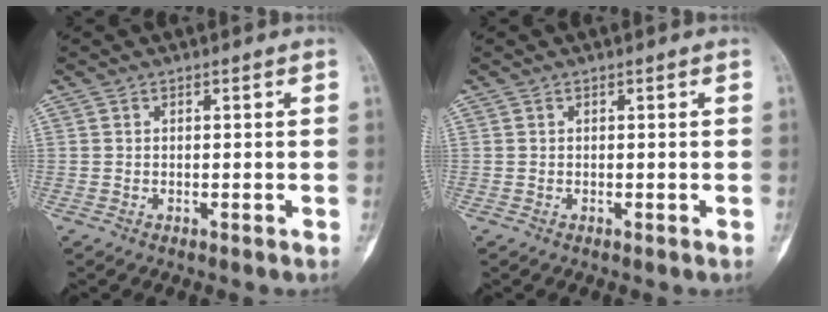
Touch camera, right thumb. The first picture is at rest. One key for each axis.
{"total": 0.0}